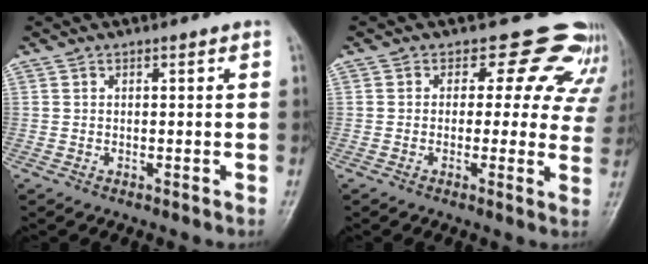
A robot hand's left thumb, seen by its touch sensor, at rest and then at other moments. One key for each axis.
{"total": 11.9, "fx": 9.2, "fy": 6.7, "fz": 3.4, "tx": 0.022, "ty": -0.040, "tz": 0.081}